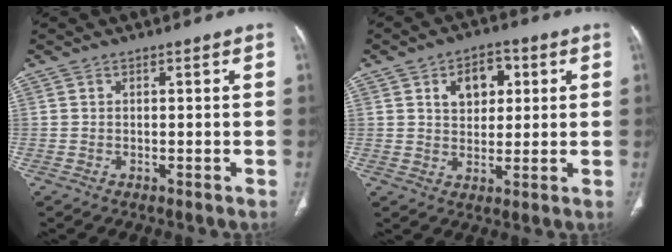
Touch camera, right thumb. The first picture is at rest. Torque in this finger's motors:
{"motor_torque": [-0.77, 0.92, 0.82, 0.24, 0.04]}